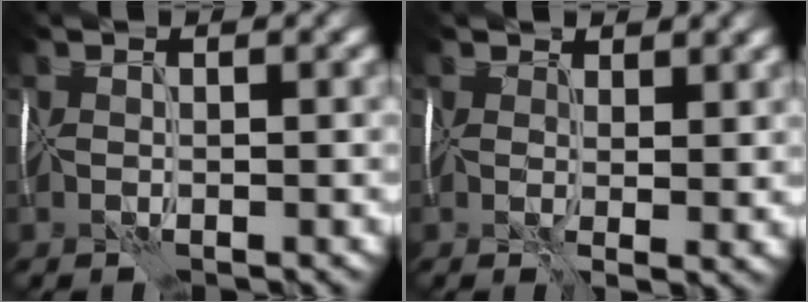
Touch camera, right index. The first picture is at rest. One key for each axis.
{"total": 3.7, "fx": 1.7, "fy": 2.1, "fz": 2.6, "tx": -0.044, "ty": 0.005, "tz": 0.023}